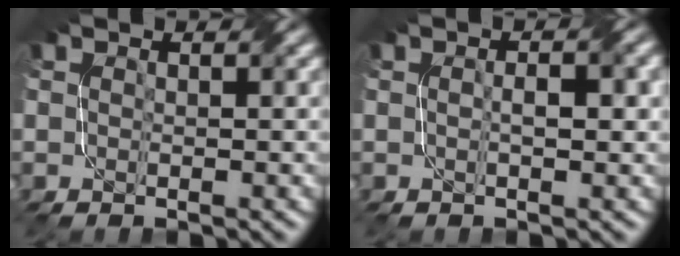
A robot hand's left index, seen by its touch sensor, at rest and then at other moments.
{"total": 2.3, "force": [0.1, 0.6, 2.2], "torque": [-0.033, 0.001, -0.001]}